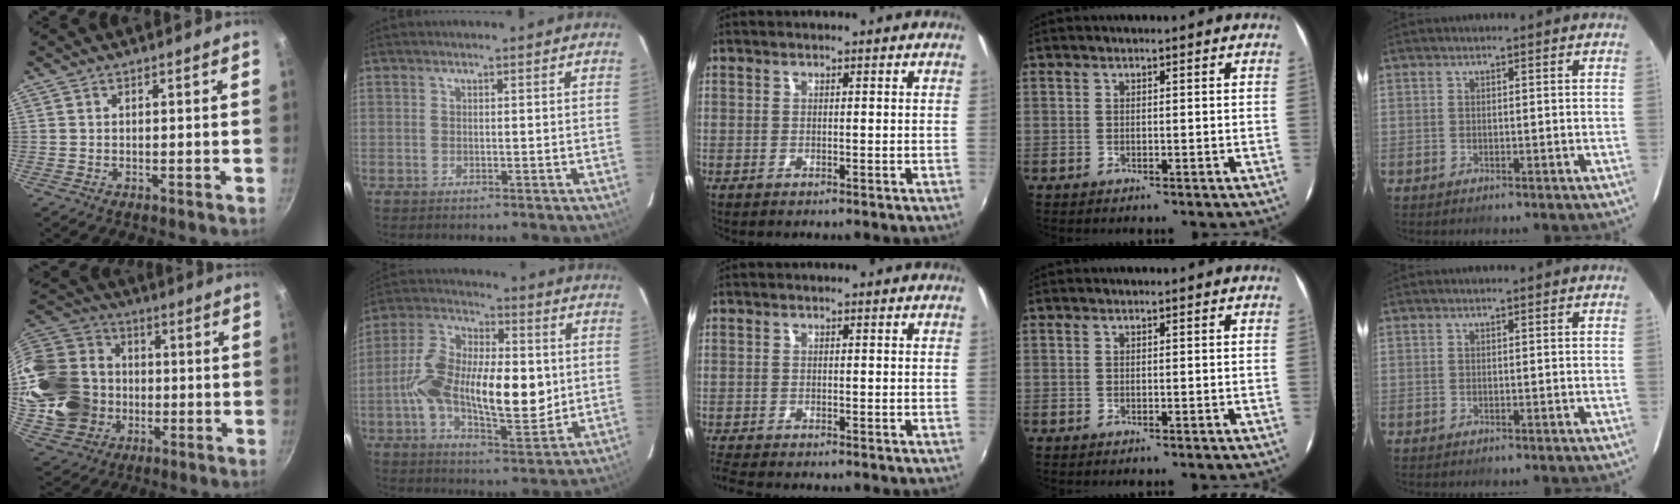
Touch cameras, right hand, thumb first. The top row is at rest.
{"thumb": {"total": 22.3, "force": [-2.0, 18.8, 11.8], "torque": [-0.216, 0.040, -0.019]}, "index": {"total": 19.0, "force": [-1.1, 8.4, 17.0], "torque": [-0.320, 0.005, -0.022]}, "middle": {"total": 3.2, "force": [-3.0, 0.3, 1.2], "torque": [-0.033, -0.020, -0.058]}}